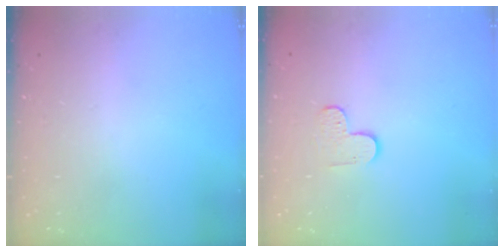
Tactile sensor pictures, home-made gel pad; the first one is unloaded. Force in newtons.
{"total": 3.7, "press": 3.7, "slide": 0.4}